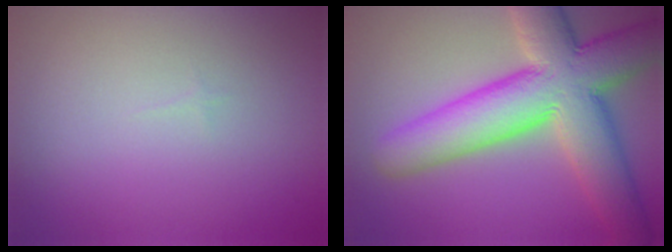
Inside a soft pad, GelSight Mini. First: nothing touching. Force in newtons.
{"total": 12.1, "press": 12.0, "slide": 0.8}